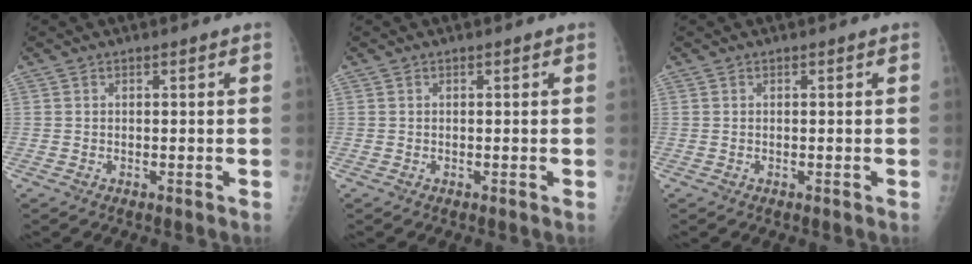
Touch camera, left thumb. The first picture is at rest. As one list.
[{"total": 0.0}, {"total": 0.0}]